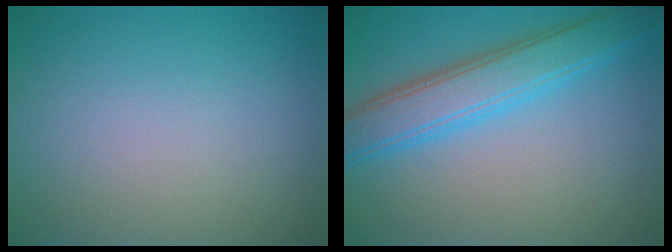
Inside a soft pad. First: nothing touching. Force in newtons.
{"total": 5.3, "press": 5.3, "slide": 0.1}